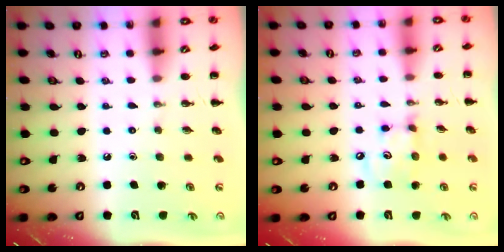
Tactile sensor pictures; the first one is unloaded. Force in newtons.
{"total": 6.4, "press": 6.4, "slide": 0.5}